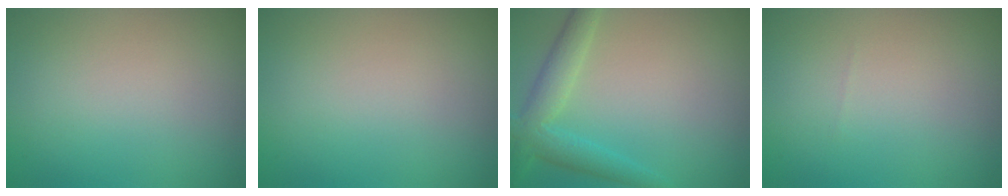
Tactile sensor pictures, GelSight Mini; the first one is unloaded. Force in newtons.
{"total": 0.0}
{"total": 3.8, "press": 3.8, "slide": 0.2}
{"total": 0.0}